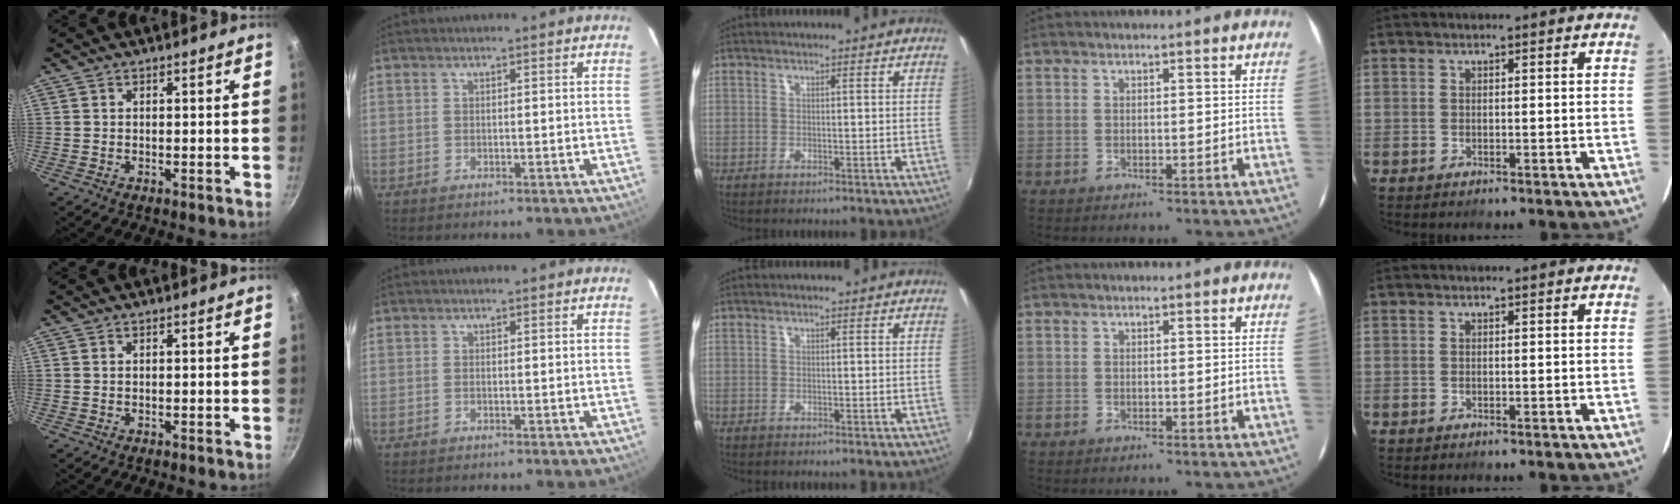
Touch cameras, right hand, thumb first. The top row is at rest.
{}